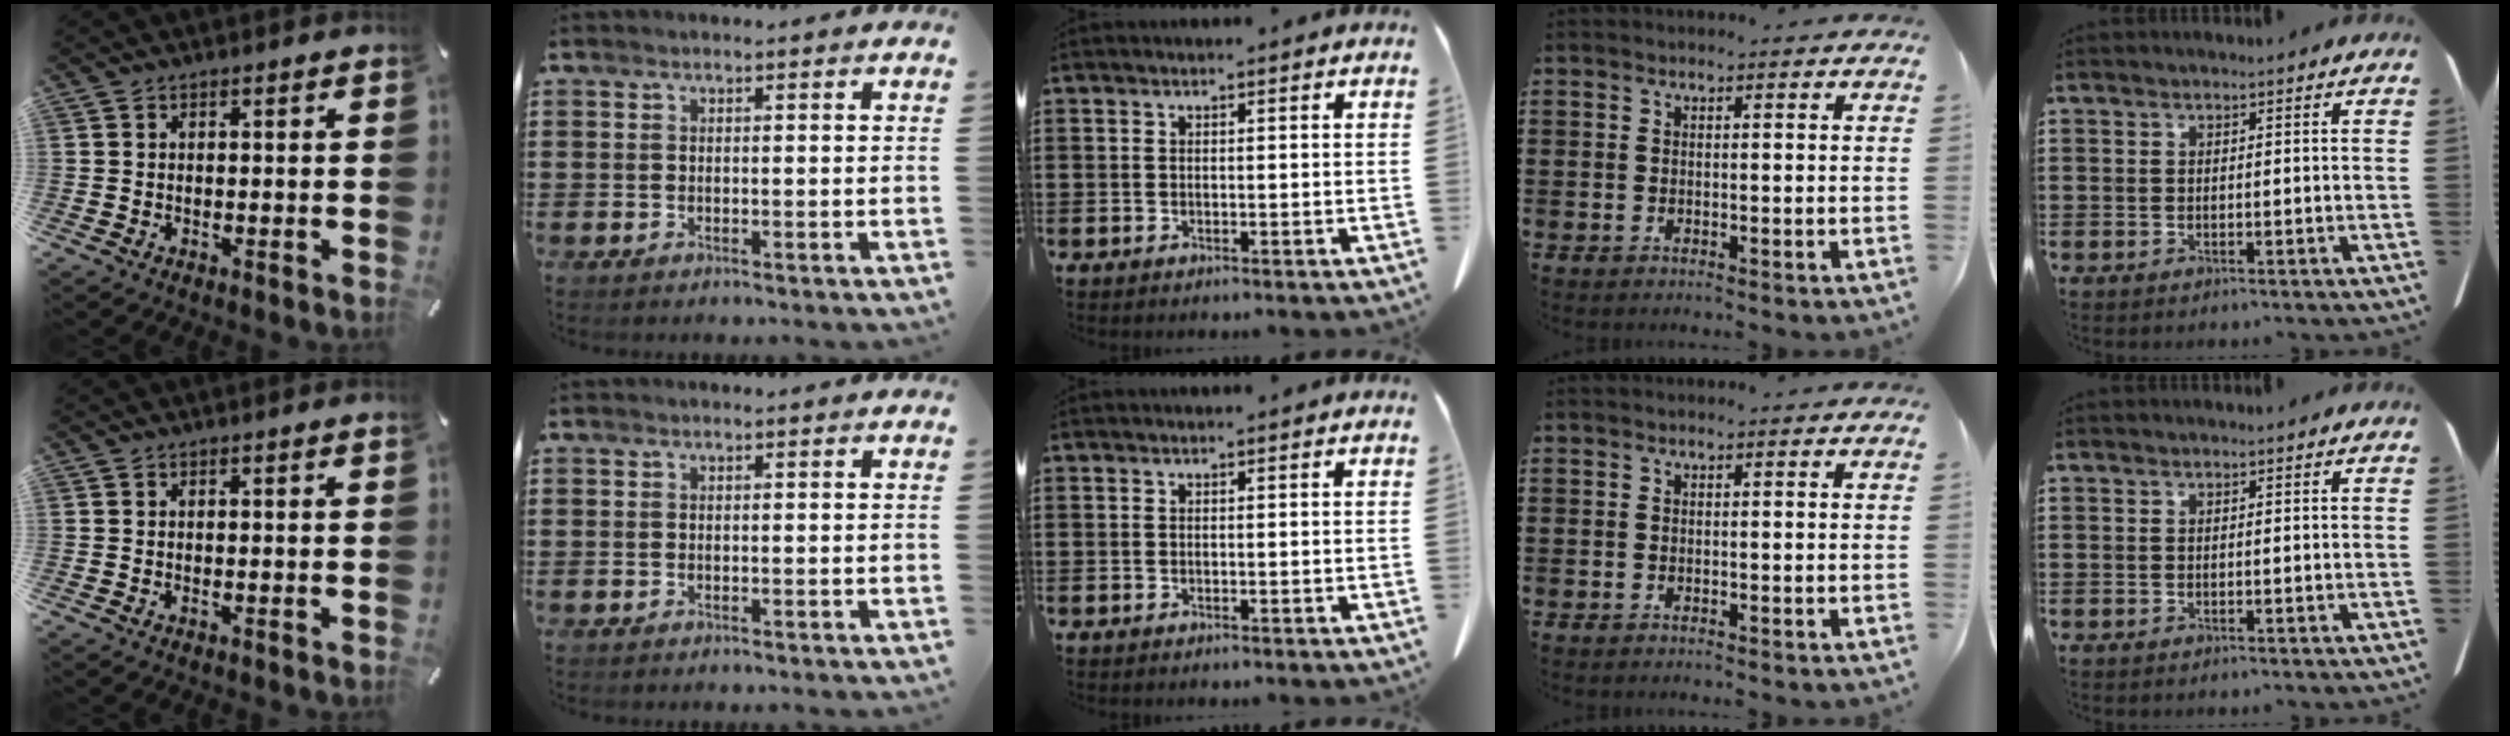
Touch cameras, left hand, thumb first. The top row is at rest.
{}